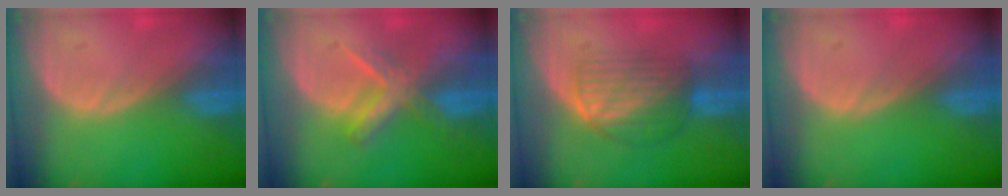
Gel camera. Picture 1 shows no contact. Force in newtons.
{"total": 5.6, "press": 5.6, "slide": 0.1}
{"total": 6.2, "press": 6.1, "slide": 1.4}
{"total": 0.0}